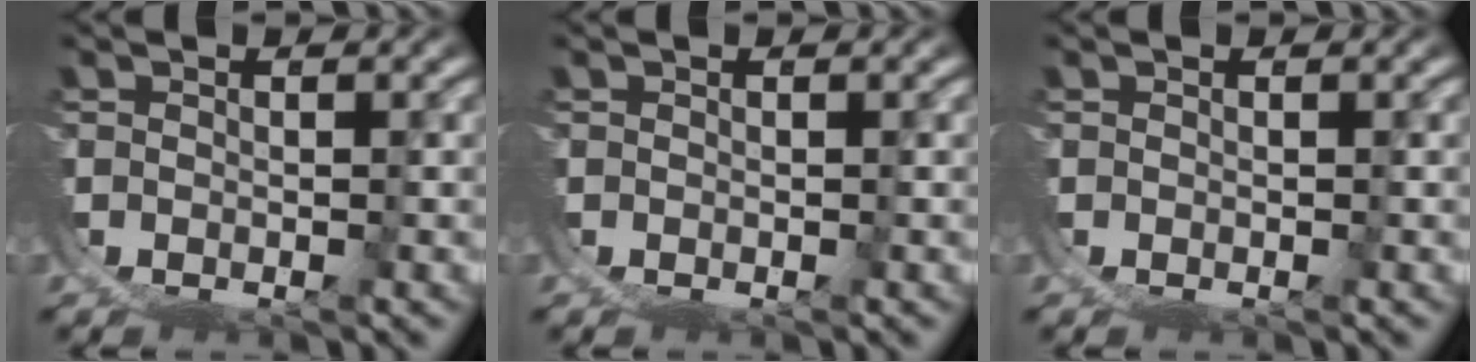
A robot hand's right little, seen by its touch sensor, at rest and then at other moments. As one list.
[{"total": 0.0}, {"total": 0.0}]